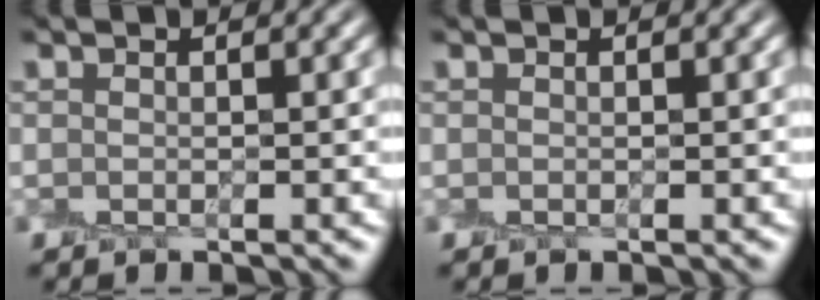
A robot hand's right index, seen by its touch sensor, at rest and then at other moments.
{"total": 0.0}